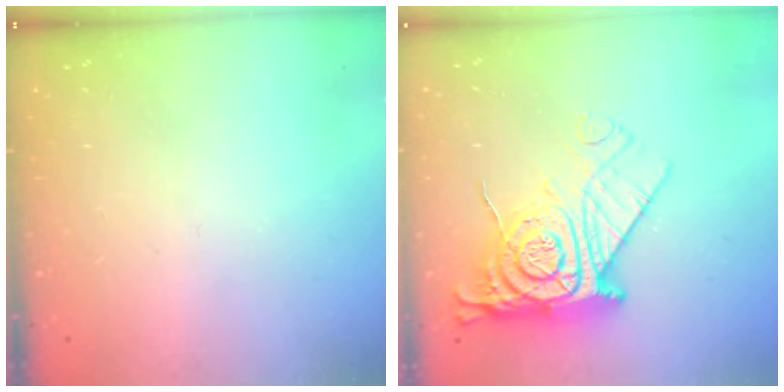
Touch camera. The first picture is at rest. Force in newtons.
{"total": 16.0, "press": 15.9, "slide": 1.4}